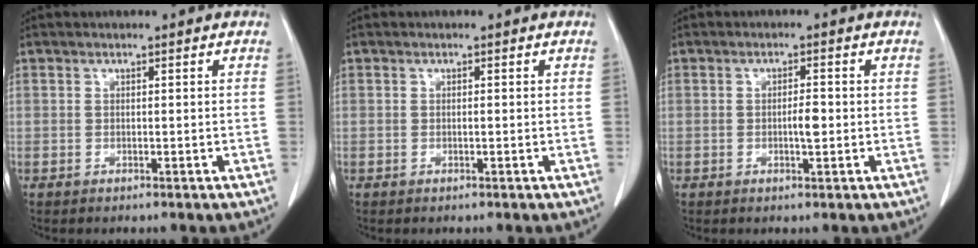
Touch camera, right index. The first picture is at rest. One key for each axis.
{"total": 0.0}
{"total": 2.3, "fx": -0.2, "fy": 0.4, "fz": 2.2, "tx": -0.039, "ty": 0.003, "tz": -0.002}